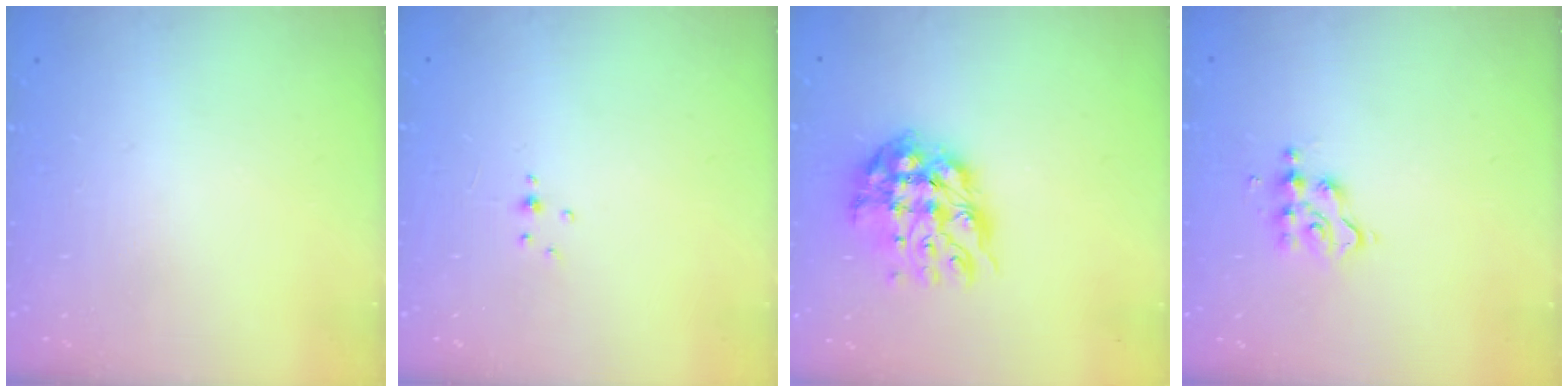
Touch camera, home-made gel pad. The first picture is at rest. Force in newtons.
{"total": 1.8, "press": 1.8, "slide": 0.2}
{"total": 14.5, "press": 14.4, "slide": 0.8}
{"total": 4.1, "press": 4.1, "slide": 0.1}